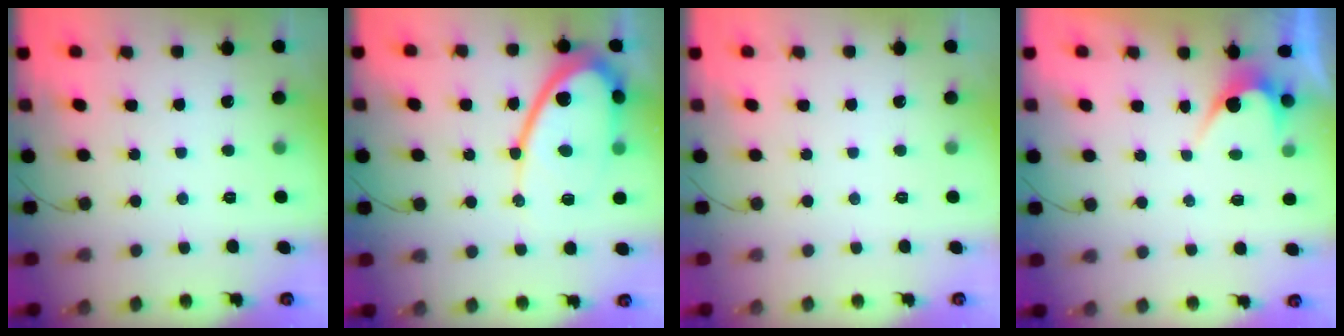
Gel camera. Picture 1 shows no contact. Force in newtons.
{"total": 15.3, "press": 15.2, "slide": 1.4}
{"total": 0.0}
{"total": 3.7, "press": 3.7, "slide": 0.3}